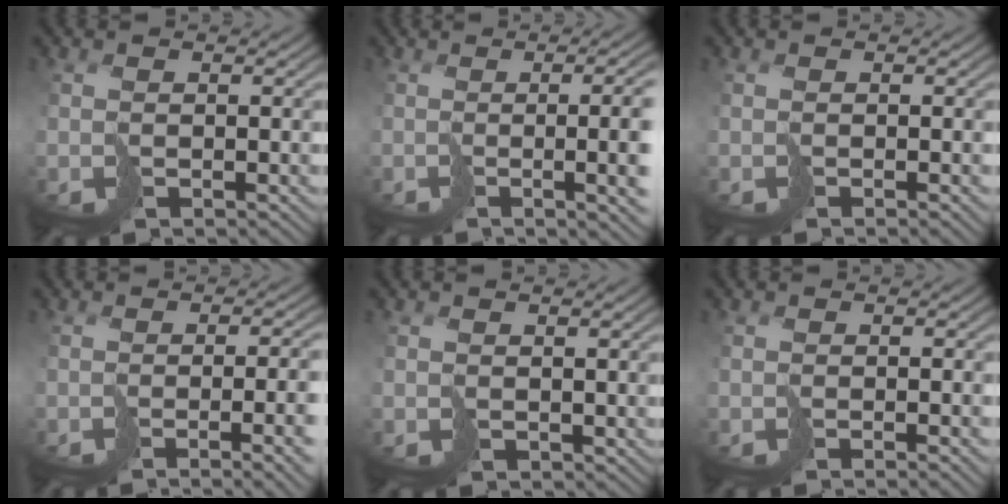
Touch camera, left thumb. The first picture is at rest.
{"total": 14.7, "force": [-1.4, 6.0, 13.3], "torque": [-0.144, 0.000, -0.007]}
{"total": 0.7, "force": [-0.3, 0.0, 0.6], "torque": [-0.009, -0.002, -0.009]}
{"total": 9.0, "force": [-2.4, 2.9, 8.1], "torque": [-0.088, -0.011, -0.028]}
{"total": 0.8, "force": [0.6, 0.5, 0.1], "torque": [-0.005, -0.001, 0.011]}
{"total": 1.3, "force": [-0.5, 0.1, 1.1], "torque": [-0.017, 0.000, -0.013]}